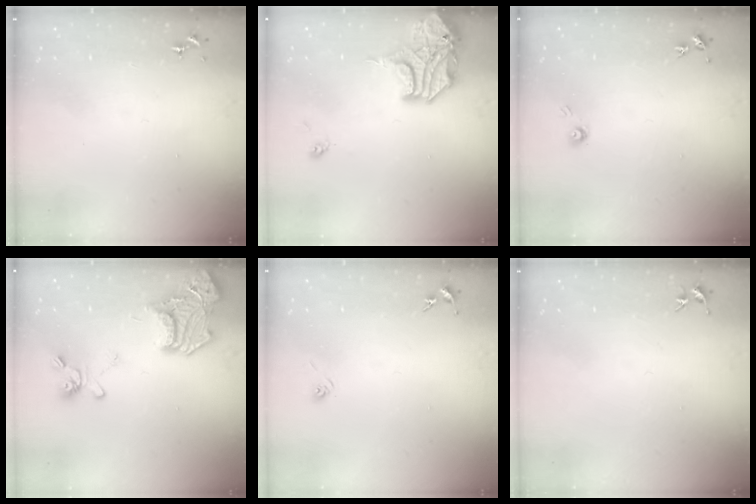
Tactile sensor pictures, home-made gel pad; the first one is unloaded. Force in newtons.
{"total": 15.2, "press": 15.1, "slide": 2.2}
{"total": 4.0, "press": 4.0, "slide": 0.3}
{"total": 19.7, "press": 19.6, "slide": 1.9}
{"total": 2.9, "press": 2.5, "slide": 1.5}
{"total": 3.3, "press": 3.3, "slide": 0.4}